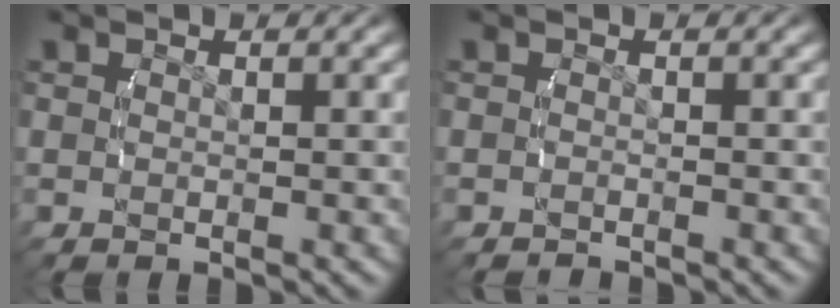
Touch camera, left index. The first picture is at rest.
{"total": 1.0, "force": [-0.9, -0.1, -0.2], "torque": [-0.003, -0.007, -0.013]}